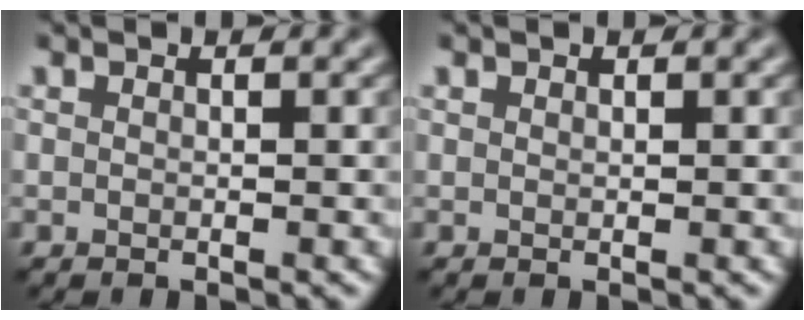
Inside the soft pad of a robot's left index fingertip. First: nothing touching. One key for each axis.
{"total": 0.0}